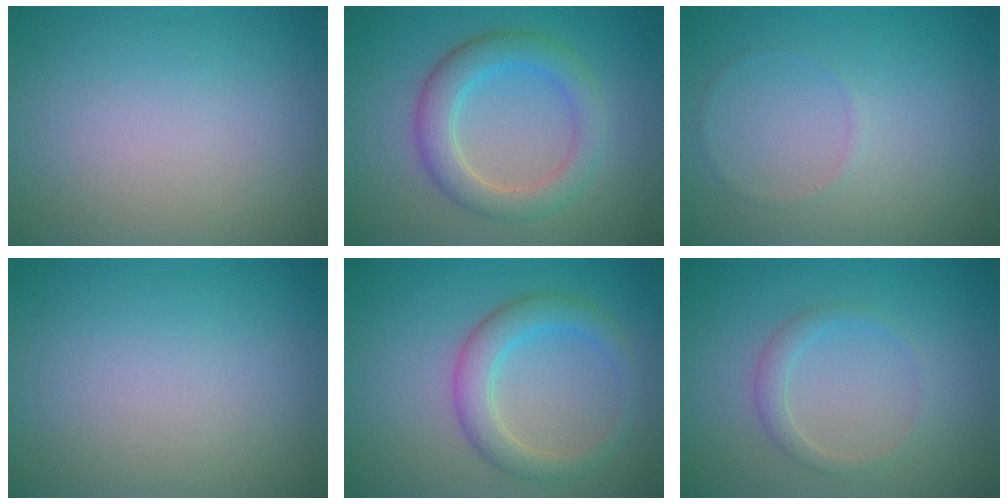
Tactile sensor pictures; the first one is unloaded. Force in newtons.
{"total": 4.4, "press": 4.4, "slide": 0.2}
{"total": 0.5, "press": 0.5, "slide": 0.1}
{"total": 0.0}
{"total": 3.7, "press": 3.7, "slide": 0.1}
{"total": 1.6, "press": 1.6, "slide": 0.1}